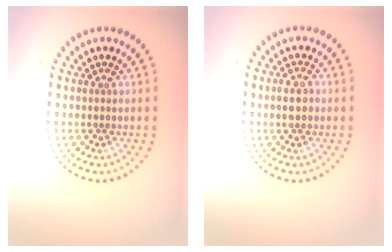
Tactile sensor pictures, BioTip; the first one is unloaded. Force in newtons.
{"total": 1.9, "press": 1.9, "slide": 0.4}